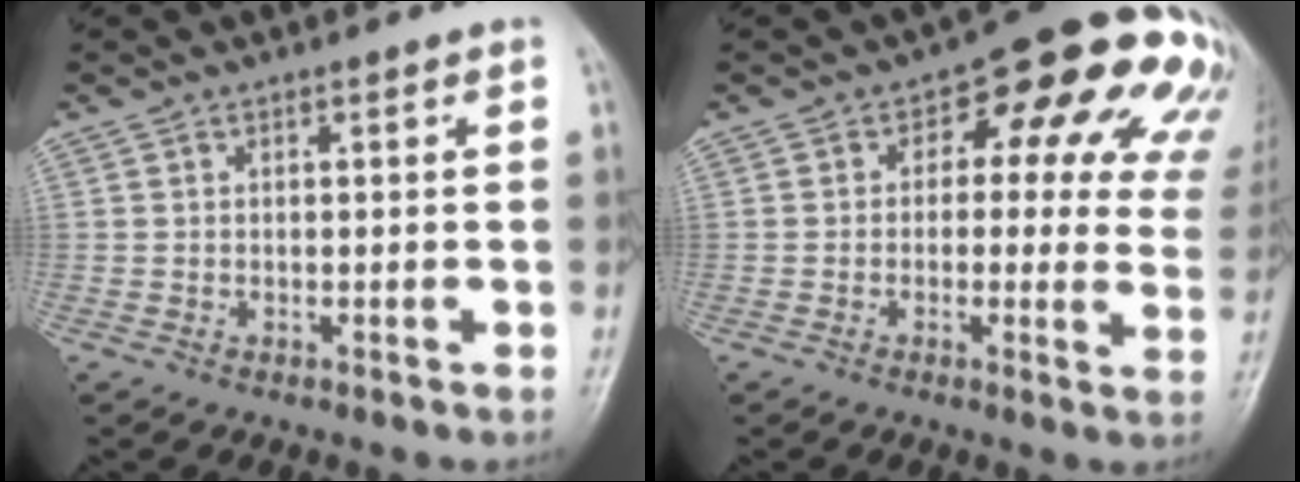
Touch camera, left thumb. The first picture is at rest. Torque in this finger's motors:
{"motor_torque": [0.68, 0.30, 0.10, -0.28, 0.06]}